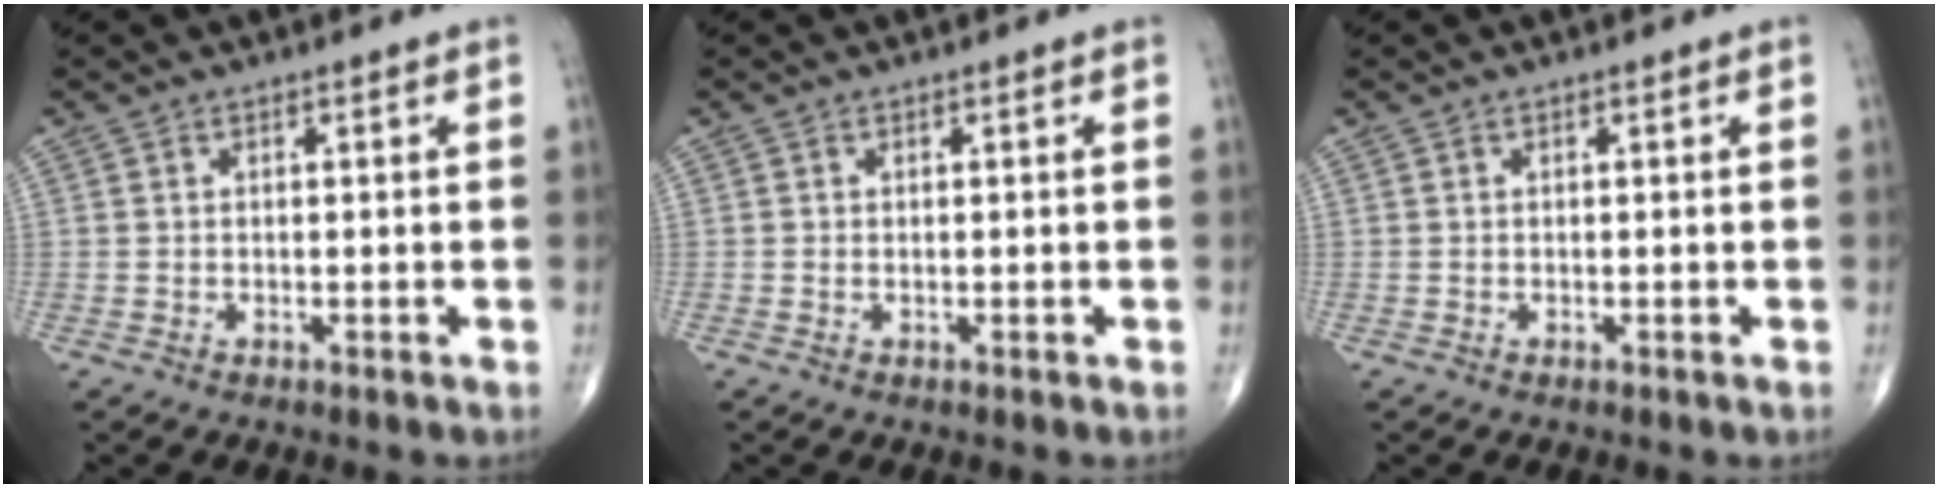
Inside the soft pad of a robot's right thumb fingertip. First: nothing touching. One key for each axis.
{"total": 0.0}
{"total": 0.0}